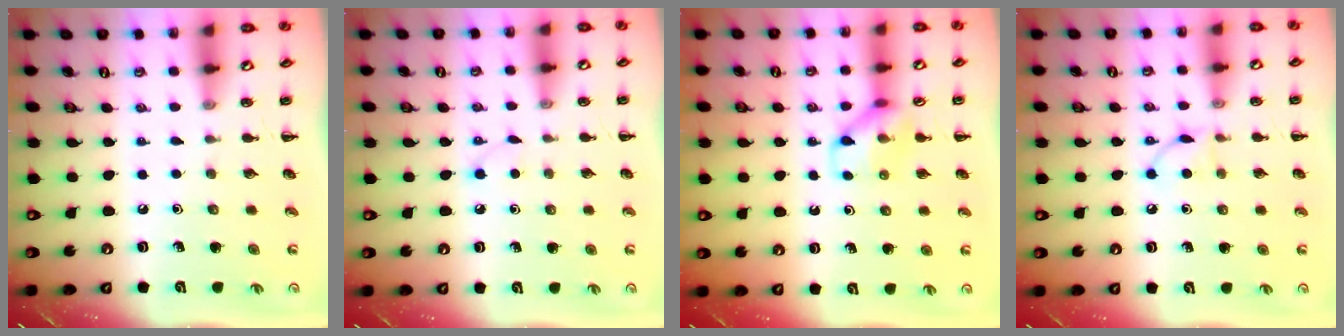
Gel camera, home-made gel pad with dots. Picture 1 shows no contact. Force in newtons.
{"total": 2.2, "press": 2.0, "slide": 0.8}
{"total": 9.6, "press": 9.6, "slide": 0.3}
{"total": 5.3, "press": 5.2, "slide": 1.1}